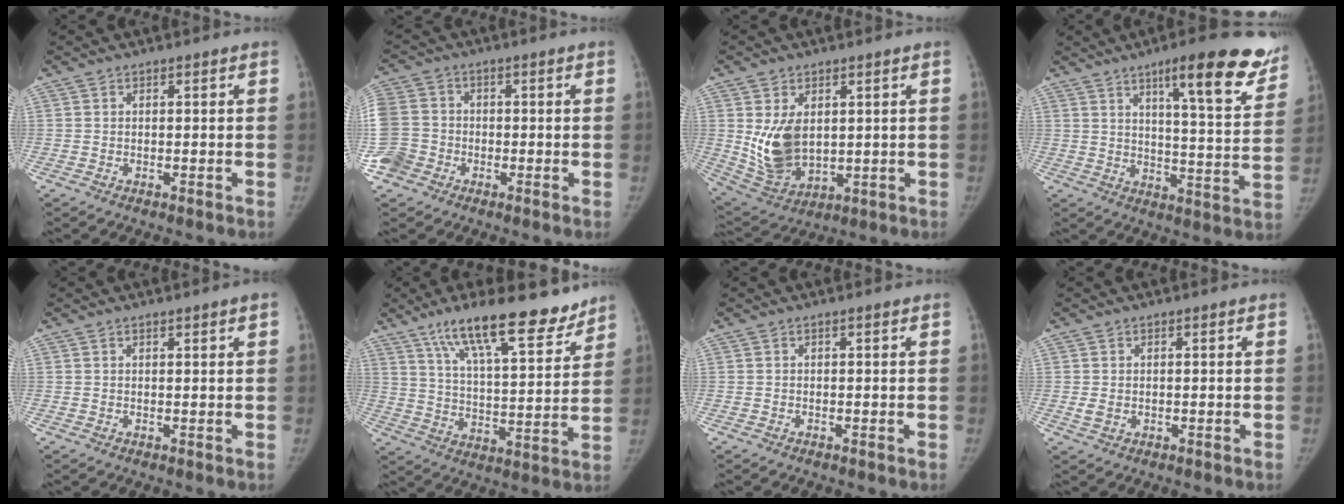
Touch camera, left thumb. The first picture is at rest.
{"total": 12.8, "force": [-3.0, 11.3, 5.3], "torque": [-0.143, 0.023, -0.056]}
{"total": 11.2, "force": [1.7, 7.5, 8.2], "torque": [-0.130, -0.023, 0.053]}
{"total": 18.9, "force": [12.1, 3.9, 14.0], "torque": [-0.151, -0.057, 0.160]}
{"total": 1.4, "force": [0.9, 0.1, 1.1], "torque": [-0.017, -0.002, 0.013]}
{"total": 19.5, "force": [13.9, 5.4, 12.6], "torque": [-0.172, -0.063, 0.228]}
{"total": 0.0}
{"total": 1.8, "force": [0.0, 1.4, 1.2], "torque": [-0.016, -0.003, 0.005]}